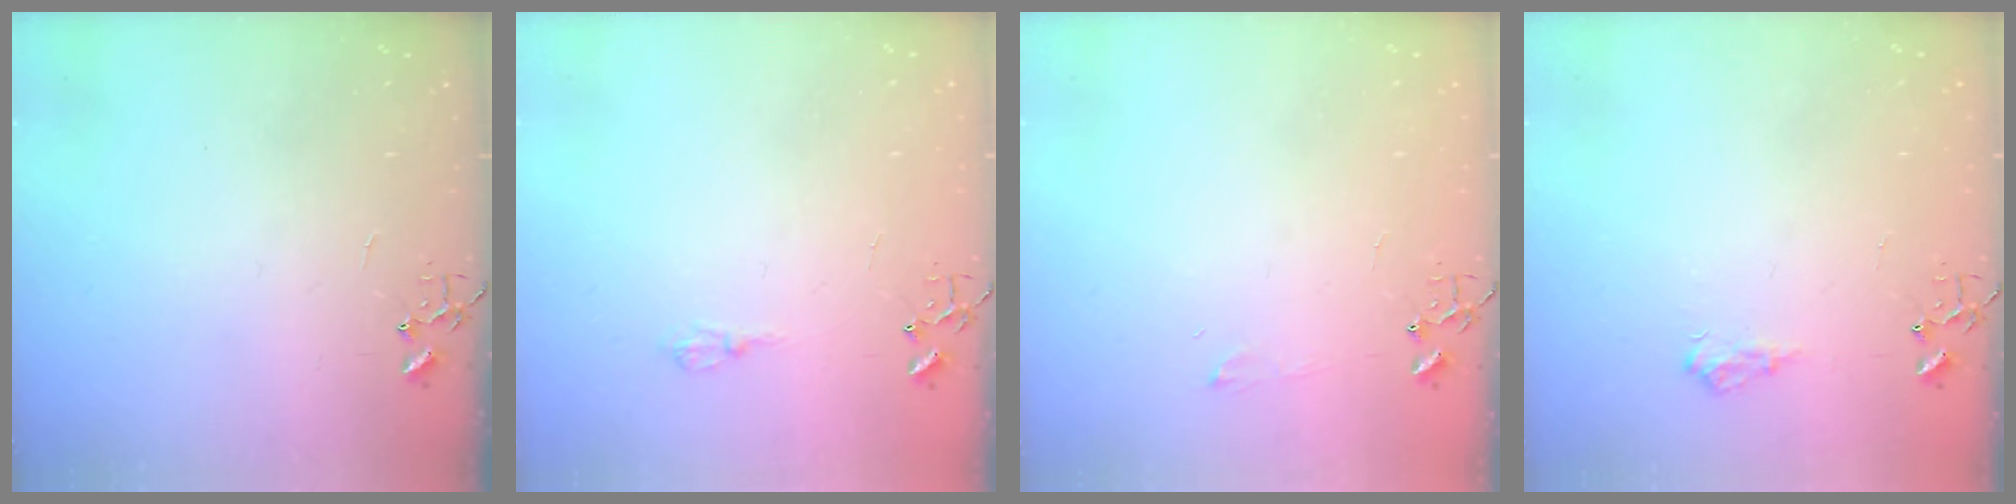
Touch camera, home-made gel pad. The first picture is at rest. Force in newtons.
{"total": 6.5, "press": 6.4, "slide": 0.8}
{"total": 4.2, "press": 4.2, "slide": 0.6}
{"total": 7.4, "press": 7.4, "slide": 0.9}